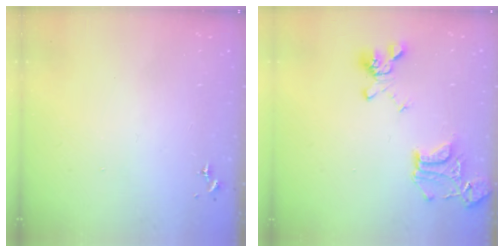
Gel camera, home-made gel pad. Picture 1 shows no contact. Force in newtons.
{"total": 18.3, "press": 18.2, "slide": 1.7}